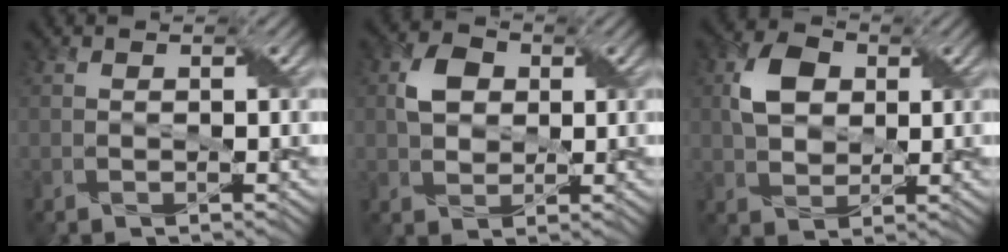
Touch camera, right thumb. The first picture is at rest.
{"total": 4.4, "force": [0.9, 3.4, 2.6], "torque": [-0.058, 0.008, 0.013]}
{"total": 6.0, "force": [1.4, 4.4, 3.8], "torque": [-0.086, 0.009, 0.025]}